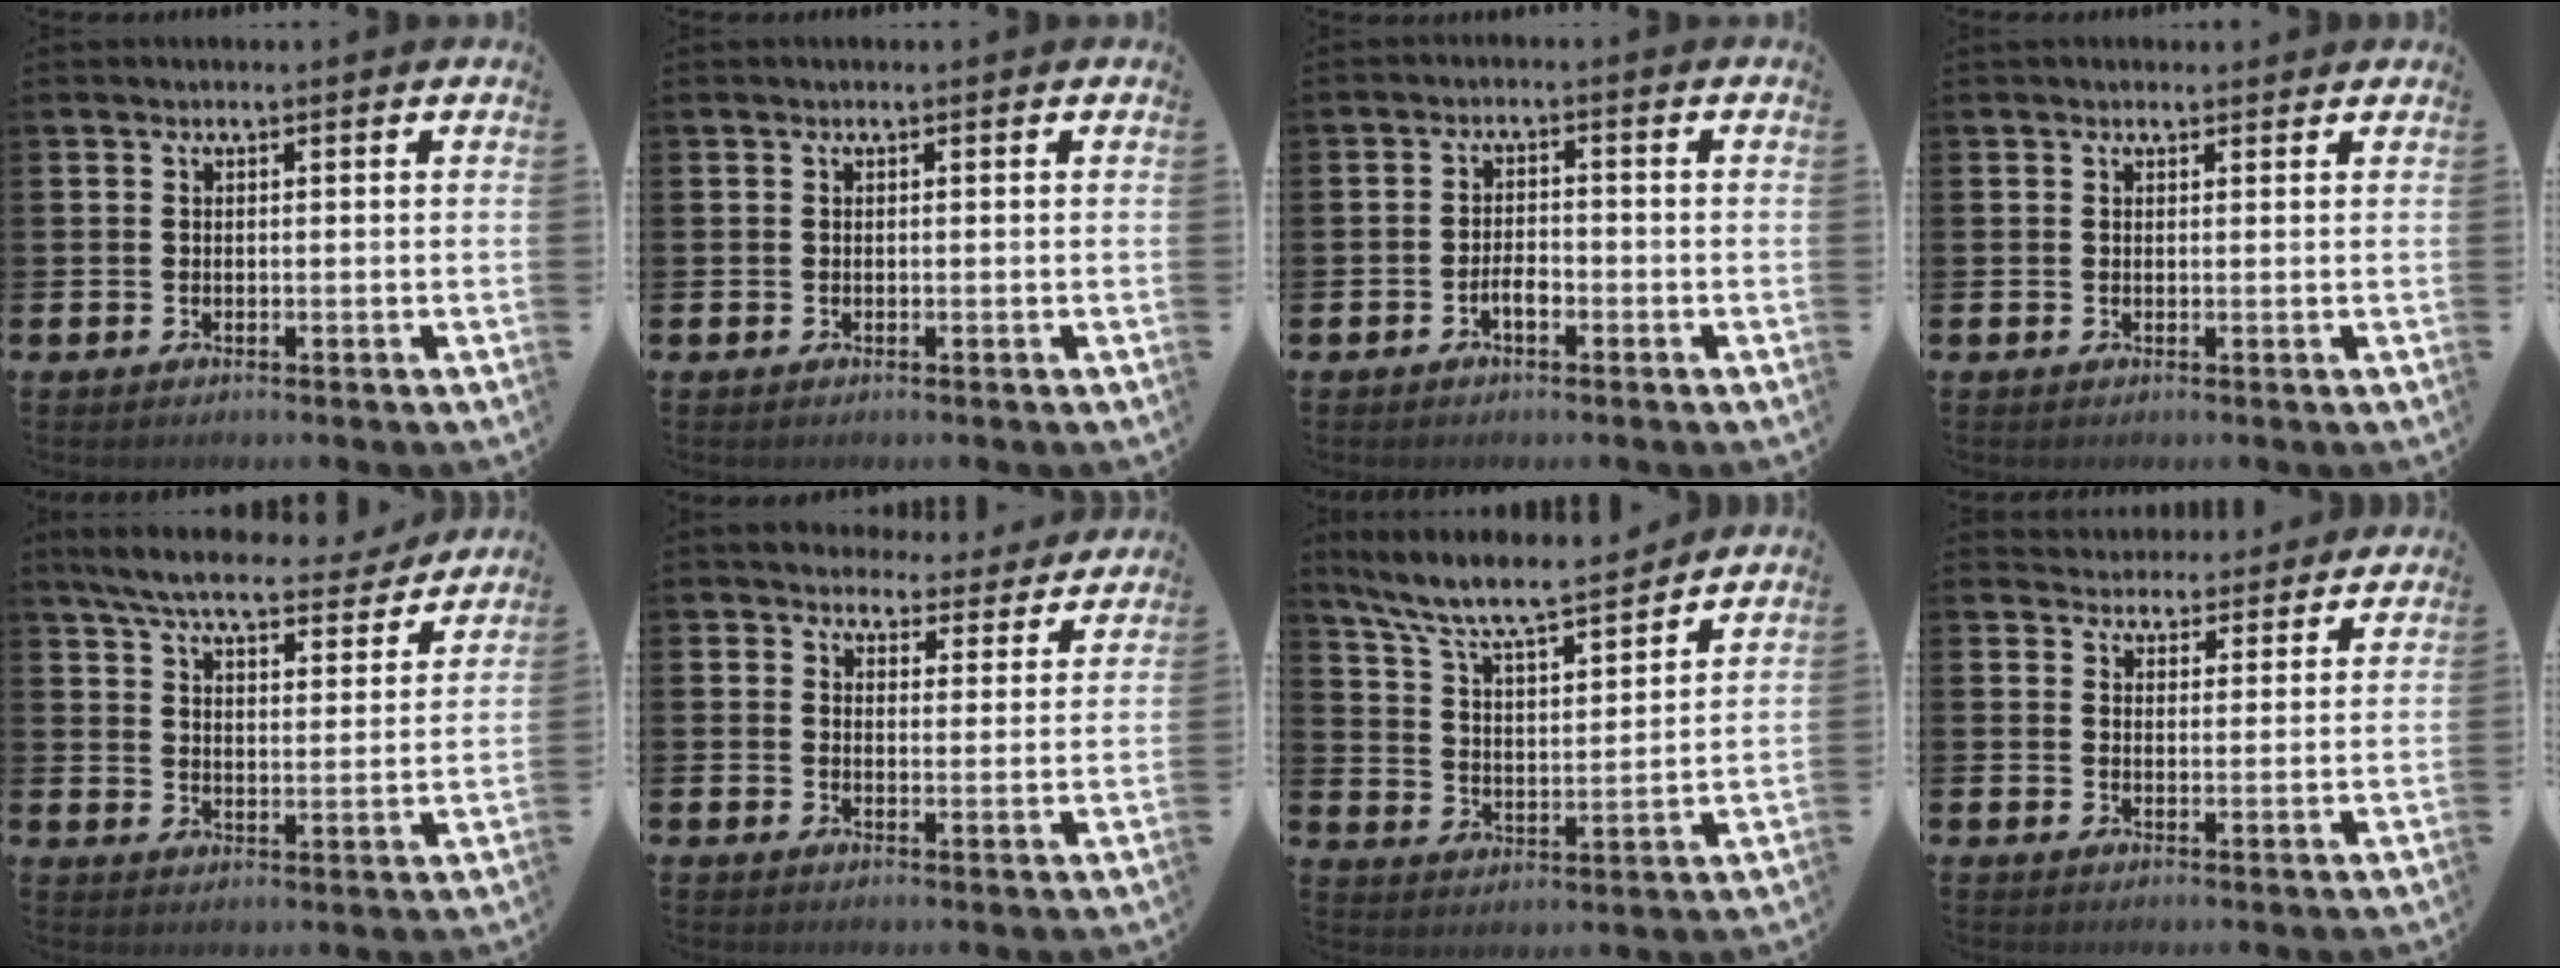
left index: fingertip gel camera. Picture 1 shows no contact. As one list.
[{"total": 0.0}, {"total": 2.4, "force": [-1.2, 1.1, 1.8], "torque": [-0.033, 0.004, -0.024]}, {"total": 0.8, "force": [0.7, 0.3, 0.2], "torque": [0.004, 0.002, 0.012]}, {"total": 7.4, "force": [6.7, 1.2, 2.7], "torque": [-0.077, -0.038, 0.116]}, {"total": 4.6, "force": [4.4, 1.5, 0.2], "torque": [-0.014, -0.033, 0.076]}, {"total": 8.8, "force": [8.2, 1.1, 3.2], "torque": [-0.103, -0.058, 0.141]}, {"total": 4.0, "force": [3.8, 1.1, -0.3], "torque": [-0.009, -0.024, 0.068]}]